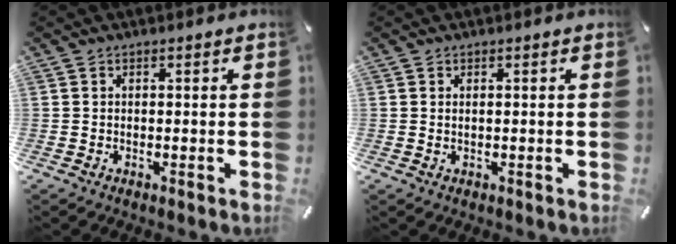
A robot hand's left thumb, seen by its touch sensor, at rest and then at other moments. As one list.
[{"total": 0.8, "force": [0.2, 0.2, 0.7], "torque": [-0.014, -0.001, 0.004]}]